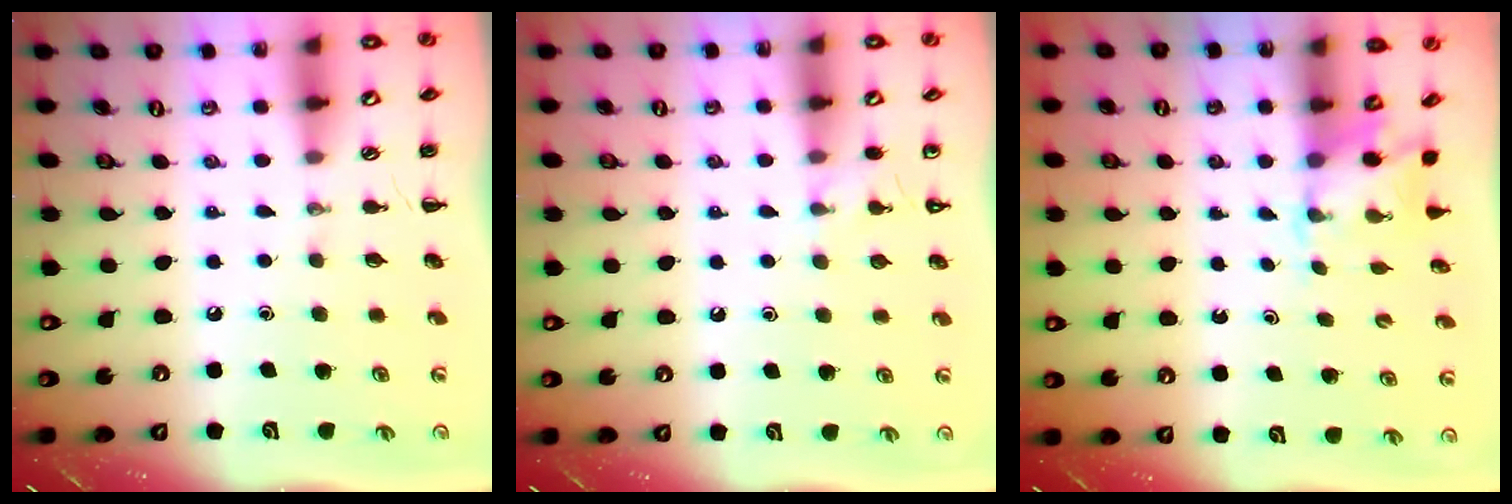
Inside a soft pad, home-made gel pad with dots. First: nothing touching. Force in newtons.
{"total": 3.5, "press": 3.3, "slide": 1.3}
{"total": 1.7, "press": 1.5, "slide": 0.6}